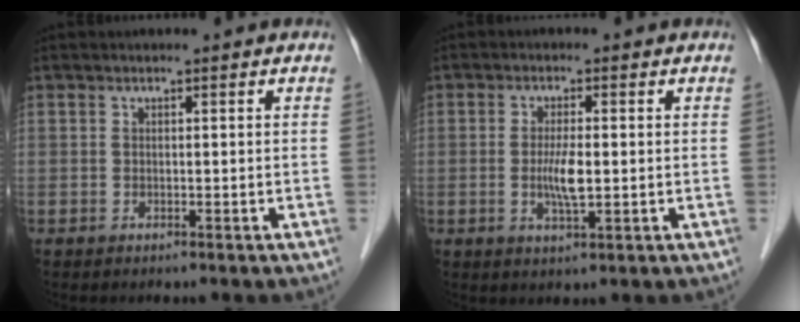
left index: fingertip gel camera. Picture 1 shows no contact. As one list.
[{"total": 4.1, "force": [-0.4, 0.8, 4.0], "torque": [-0.084, -0.007, -0.005]}]